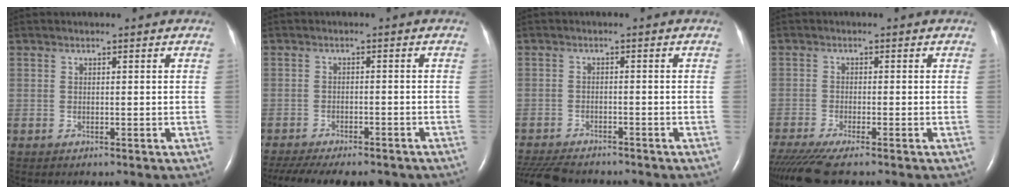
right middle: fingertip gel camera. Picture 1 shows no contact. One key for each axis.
{"total": 15.4, "fx": -12.7, "fy": 4.7, "fz": 7.3, "tx": -0.165, "ty": -0.017, "tz": -0.166}
{"total": 9.9, "fx": -8.7, "fy": 2.7, "fz": 4.0, "tx": -0.078, "ty": -0.014, "tz": -0.131}
{"total": 9.3, "fx": -7.5, "fy": 0.7, "fz": 5.4, "tx": -0.093, "ty": -0.026, "tz": -0.129}